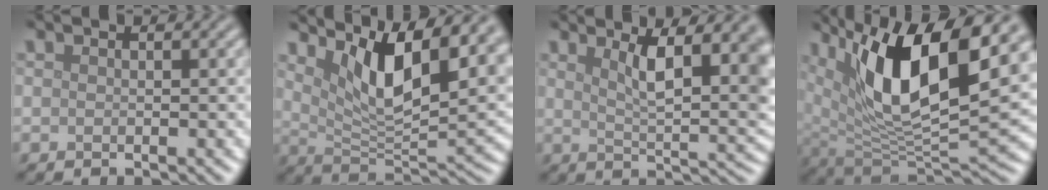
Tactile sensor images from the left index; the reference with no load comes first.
{"total": 10.4, "force": [5.2, 3.5, 8.3], "torque": [-0.133, -0.007, 0.091]}
{"total": 8.3, "force": [2.7, 2.8, 7.3], "torque": [-0.099, 0.000, 0.045]}
{"total": 13.5, "force": [5.3, 5.0, 11.4], "torque": [-0.194, -0.005, 0.095]}